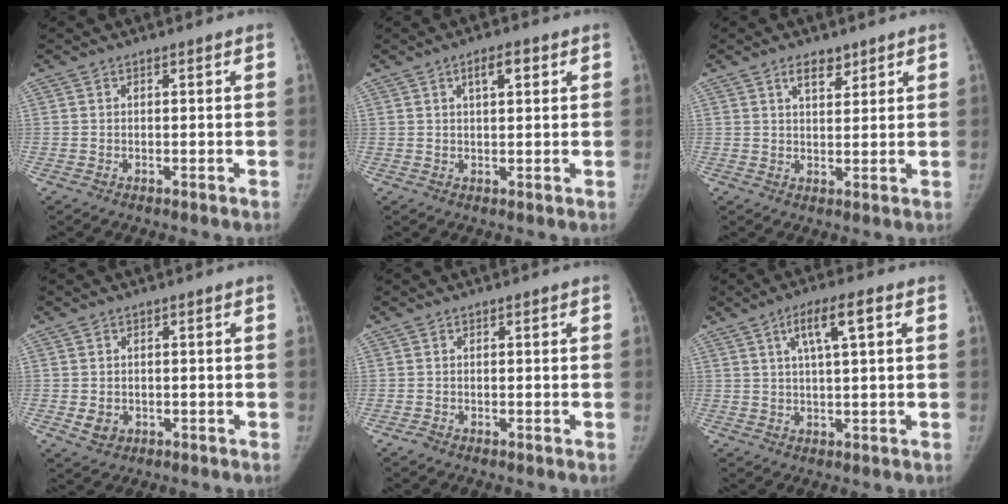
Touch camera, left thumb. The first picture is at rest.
{"total": 4.0, "force": [1.8, 1.6, 3.2], "torque": [-0.046, 0.001, 0.028]}
{"total": 4.0, "force": [2.7, 2.0, 2.2], "torque": [-0.015, -0.017, 0.044]}
{"total": 3.0, "force": [-0.8, 2.5, 1.5], "torque": [-0.018, 0.001, -0.005]}
{"total": 0.8, "force": [-0.7, 0.4, 0.2], "torque": [-0.009, -0.001, -0.018]}
{"total": 6.8, "force": [2.5, 1.3, 6.2], "torque": [-0.114, 0.005, 0.043]}